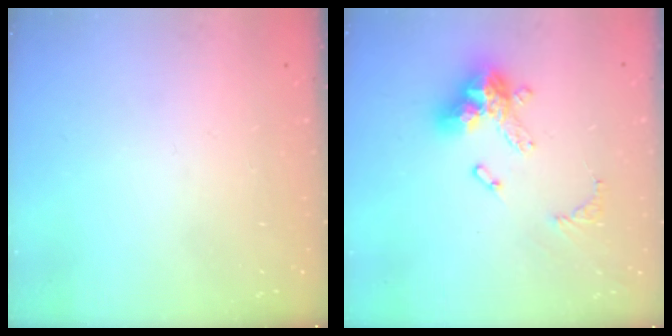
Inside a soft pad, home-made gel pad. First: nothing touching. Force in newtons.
{"total": 14.6, "press": 14.6, "slide": 1.6}